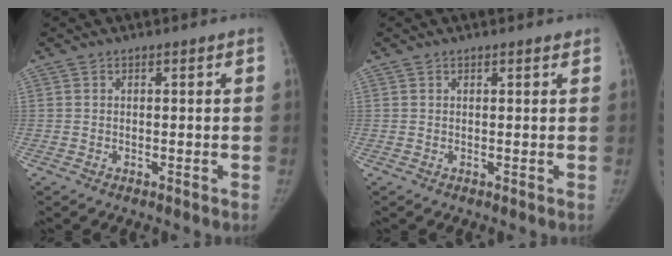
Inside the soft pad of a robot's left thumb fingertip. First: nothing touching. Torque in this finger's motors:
{"motor_torque": [0.17, 0.02, 0.48, -0.39, -0.02]}